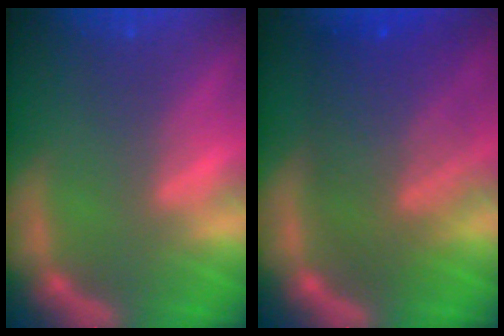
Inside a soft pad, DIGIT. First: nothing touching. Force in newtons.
{"total": 8.5}